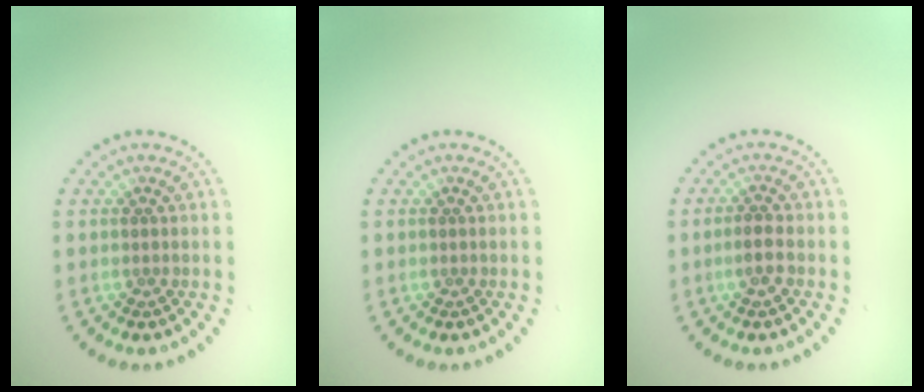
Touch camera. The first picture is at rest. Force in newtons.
{"total": 0.0}
{"total": 1.8, "press": 1.7, "slide": 0.6}